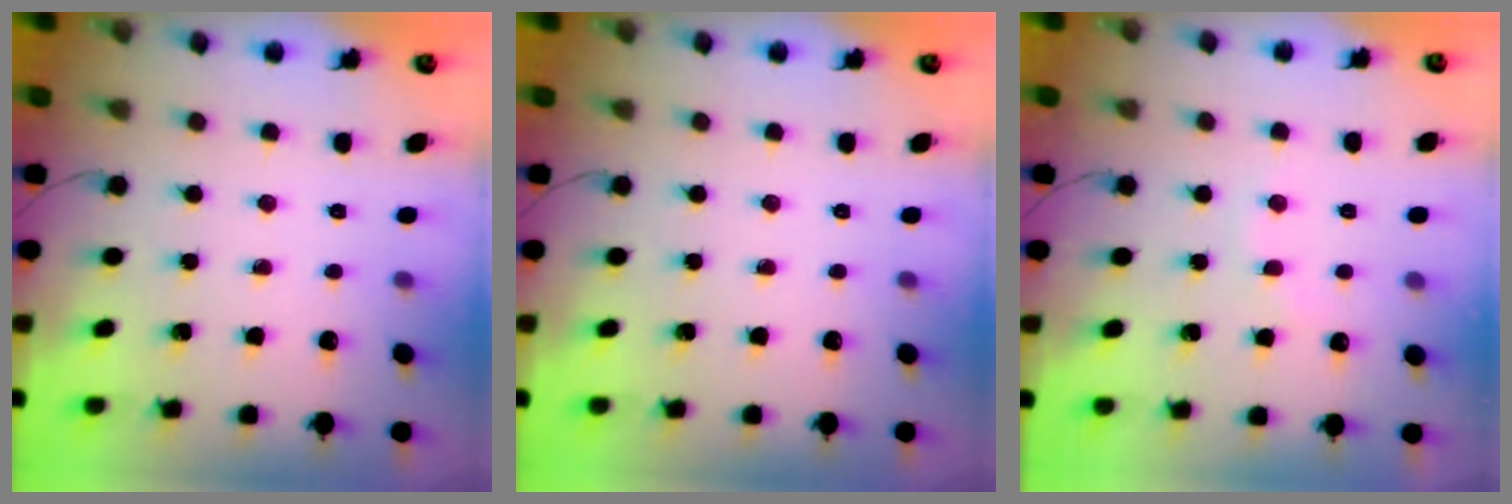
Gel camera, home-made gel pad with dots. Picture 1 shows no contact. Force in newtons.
{"total": 0.0}
{"total": 3.6, "press": 3.5, "slide": 1.0}